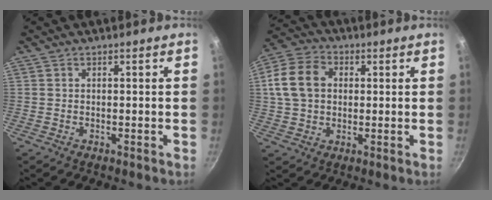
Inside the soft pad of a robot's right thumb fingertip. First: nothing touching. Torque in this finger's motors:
{"motor_torque": [-0.08, 0.99, 0.41, -0.23, 0.29]}